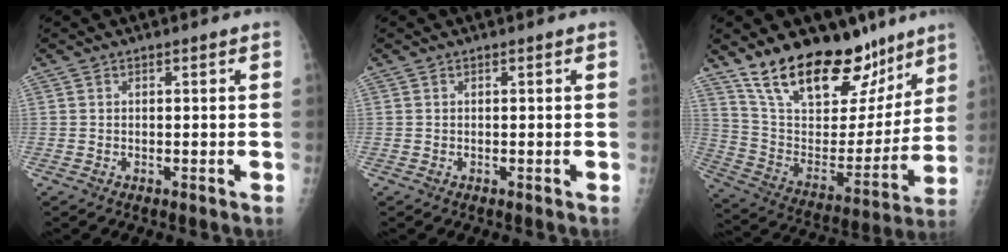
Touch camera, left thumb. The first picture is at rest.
{"total": 0.0}
{"total": 26.2, "force": [18.5, 11.9, 14.2], "torque": [-0.182, -0.079, 0.309]}